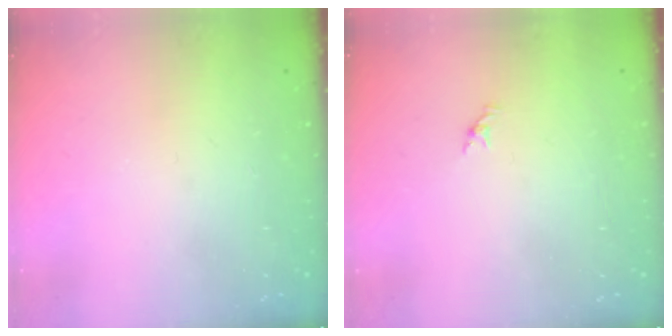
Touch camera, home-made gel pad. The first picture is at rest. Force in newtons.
{"total": 0.5, "press": 0.3, "slide": 0.4}